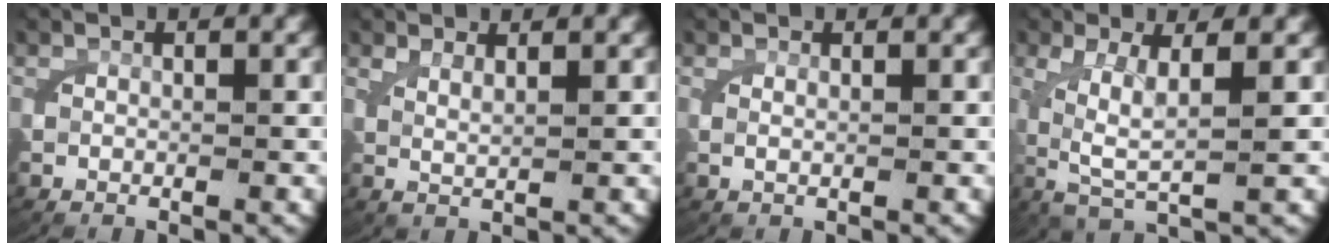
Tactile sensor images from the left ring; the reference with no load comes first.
{"total": 1.7, "force": [1.2, -0.1, 1.2], "torque": [-0.026, -0.009, 0.030]}
{"total": 0.8, "force": [0.5, 0.0, 0.6], "torque": [-0.016, -0.005, 0.012]}
{"total": 5.1, "force": [0.7, 2.3, 4.5], "torque": [-0.098, -0.017, 0.026]}